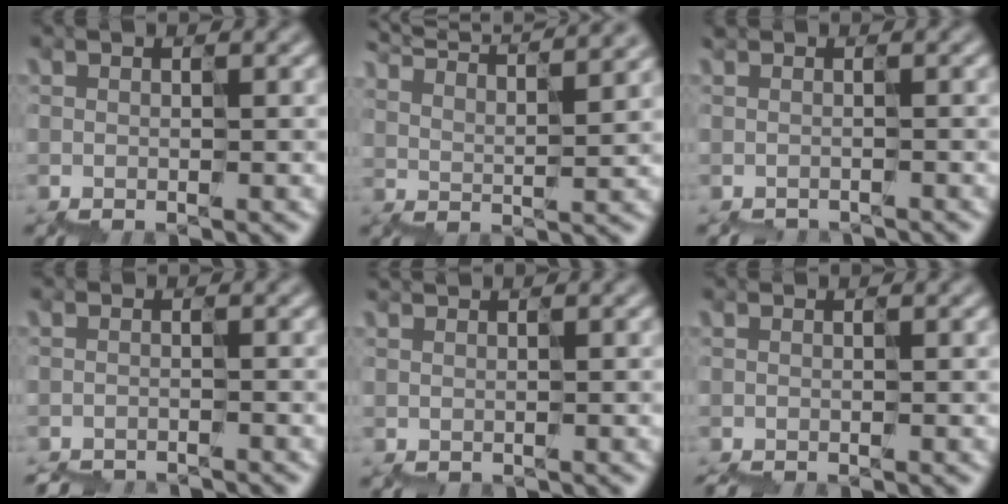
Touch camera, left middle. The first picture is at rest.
{"total": 9.5, "force": [8.7, 1.4, 3.6], "torque": [-0.081, 0.030, 0.105]}
{"total": 1.4, "force": [-1.2, -0.2, -0.7], "torque": [0.007, -0.013, -0.011]}
{"total": 2.9, "force": [-2.8, -0.3, -0.8], "torque": [0.011, -0.014, -0.032]}
{"total": 0.6, "force": [0.4, 0.4, 0.1], "torque": [0.009, 0.010, 0.005]}
{"total": 1.1, "force": [-0.3, 0.7, 0.9], "torque": [0.000, 0.003, -0.002]}